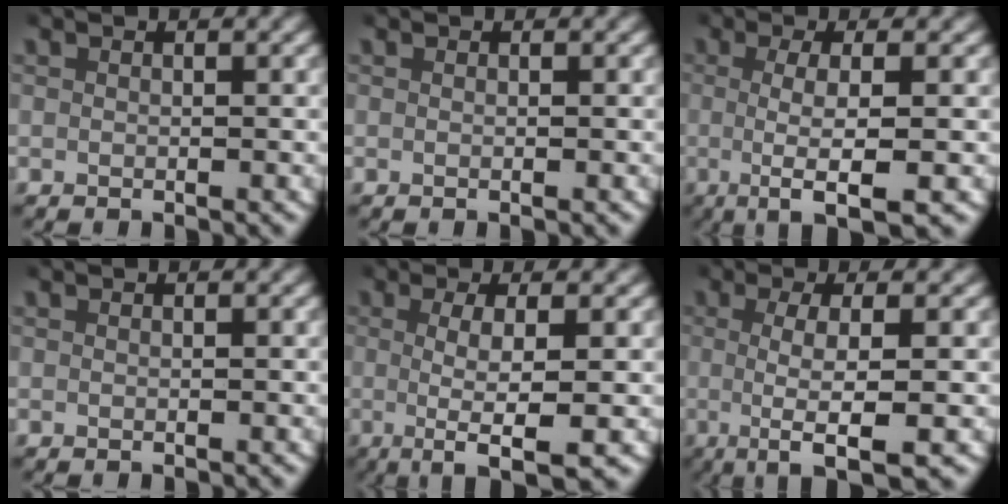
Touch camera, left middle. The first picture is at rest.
{"total": 0.0}
{"total": 5.8, "force": [-2.7, 0.6, 5.2], "torque": [-0.088, -0.017, -0.033]}
{"total": 0.0}
{"total": 6.2, "force": [-3.2, 0.7, 5.3], "torque": [-0.090, -0.021, -0.037]}
{"total": 6.4, "force": [-3.3, 0.7, 5.4], "torque": [-0.092, -0.019, -0.042]}